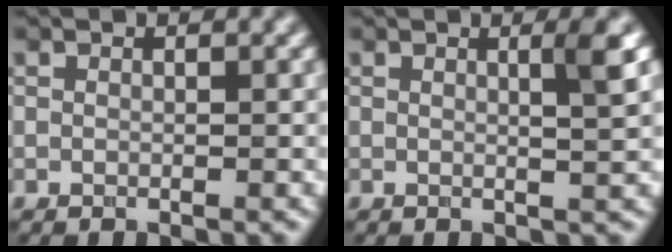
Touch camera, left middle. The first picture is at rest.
{"total": 2.4, "force": [0.6, 0.5, 2.3], "torque": [-0.029, 0.001, 0.003]}